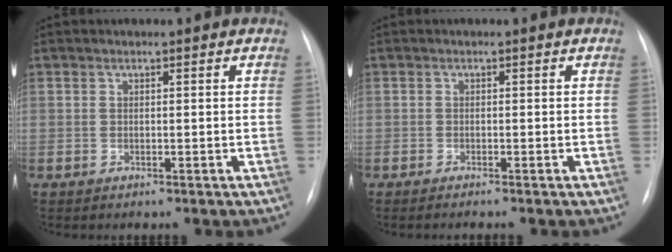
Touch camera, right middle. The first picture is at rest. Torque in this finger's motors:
{"motor_torque": [0.45, -0.74, -0.05, 0.00]}